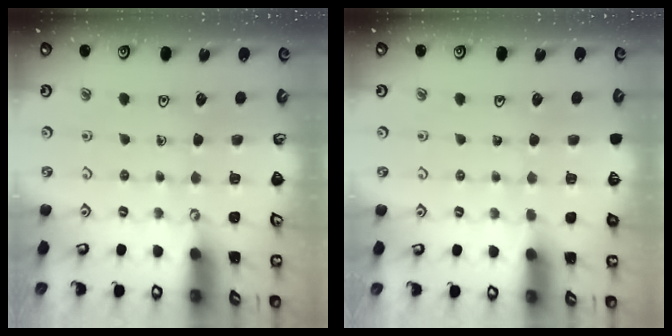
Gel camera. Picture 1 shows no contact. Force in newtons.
{"total": 0.0}